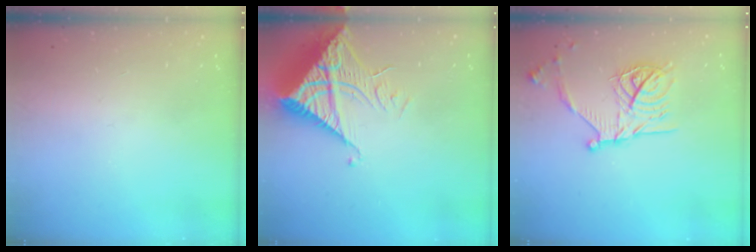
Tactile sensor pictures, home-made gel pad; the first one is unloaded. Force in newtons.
{"total": 12.1, "press": 12.0, "slide": 1.3}
{"total": 18.2, "press": 18.2, "slide": 1.2}